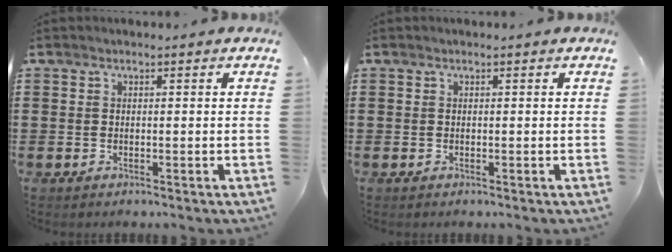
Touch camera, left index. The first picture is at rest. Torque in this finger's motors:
{"motor_torque": [-0.05, -0.02, 0.00, 0.00]}